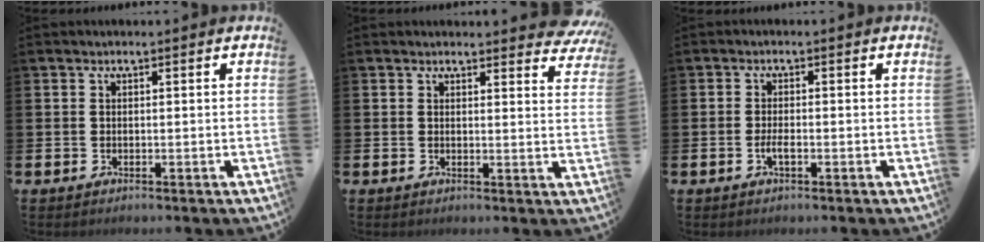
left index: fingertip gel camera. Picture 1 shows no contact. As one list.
[{"total": 3.1, "force": [3.0, 0.5, 0.3], "torque": [0.013, -0.023, 0.050]}, {"total": 1.7, "force": [-0.7, 0.5, 1.5], "torque": [-0.036, 0.003, -0.011]}]